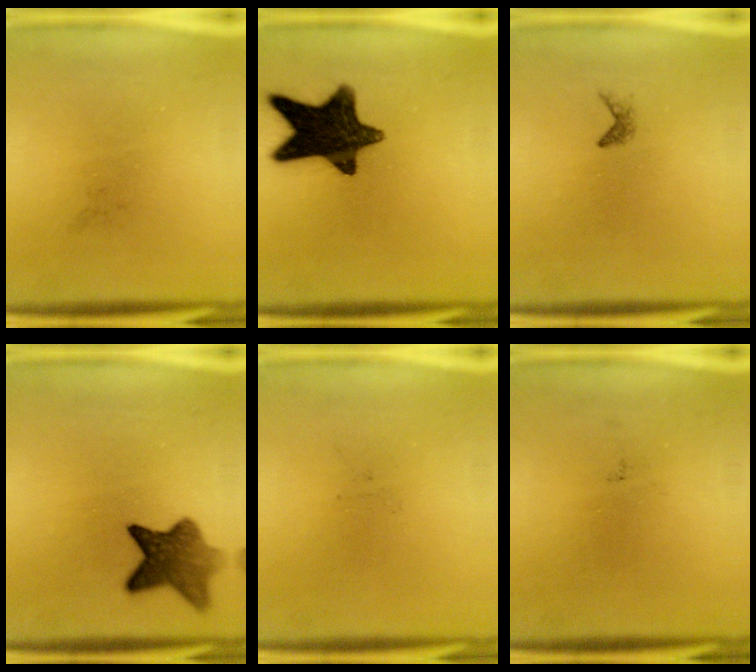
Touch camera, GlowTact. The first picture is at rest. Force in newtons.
{"total": 14.2}
{"total": 0.6}
{"total": 7.5}
{"total": 0.0}
{"total": 0.0}